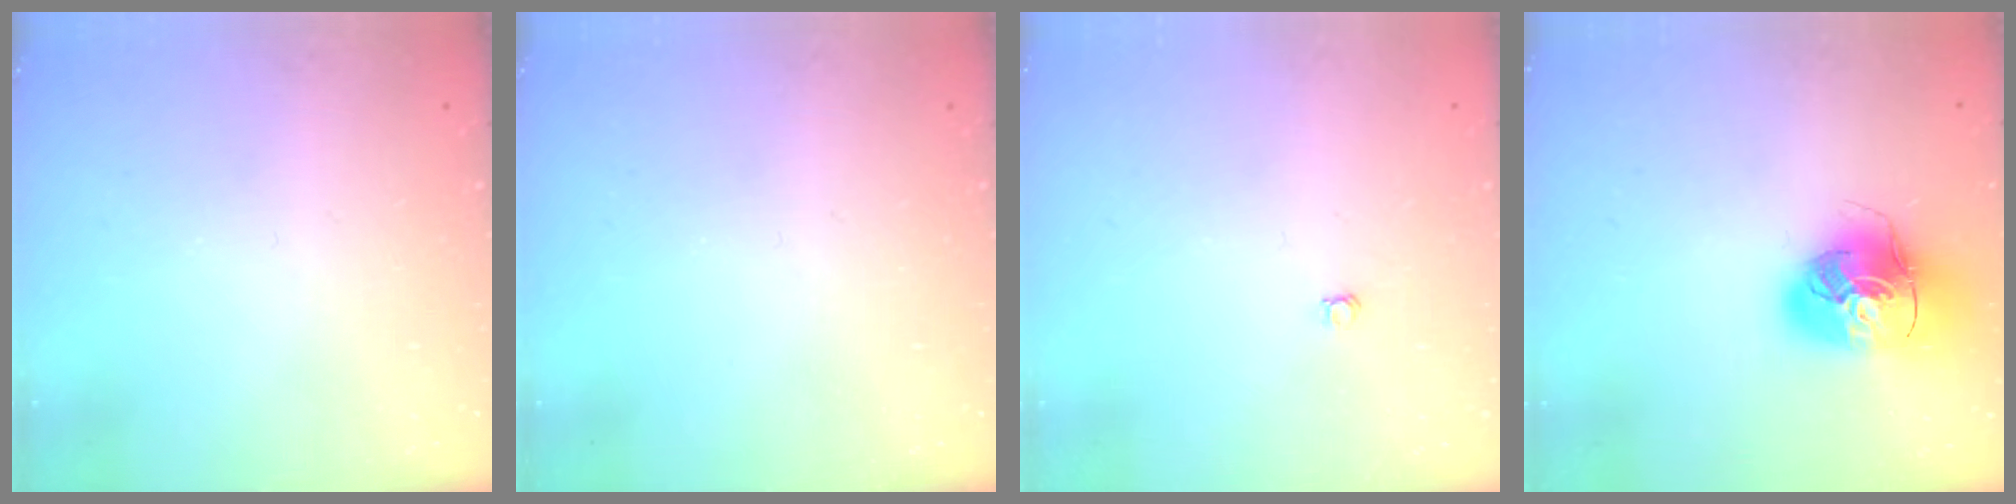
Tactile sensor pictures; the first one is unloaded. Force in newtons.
{"total": 0.0}
{"total": 3.0, "press": 3.0, "slide": 0.3}
{"total": 16.4, "press": 16.2, "slide": 2.5}